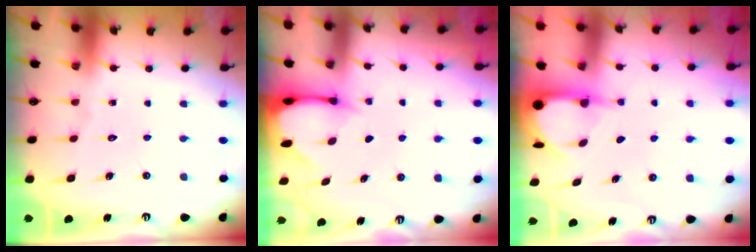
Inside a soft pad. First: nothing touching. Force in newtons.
{"total": 2.6, "press": 2.5, "slide": 0.3}
{"total": 3.9, "press": 3.9, "slide": 0.3}